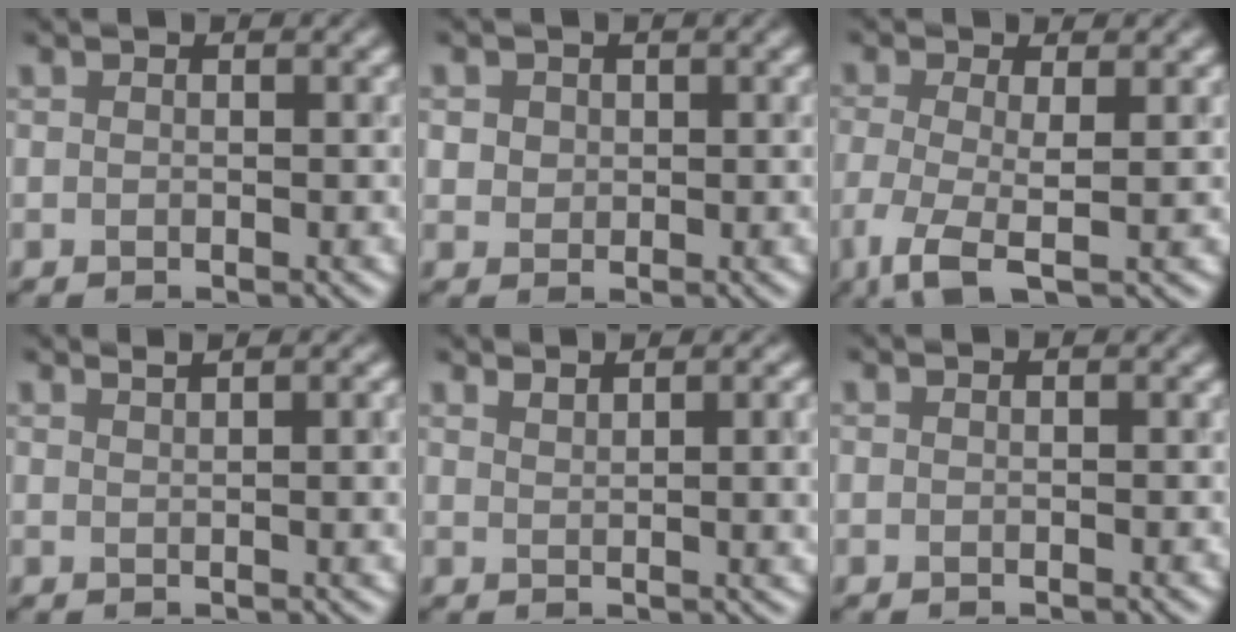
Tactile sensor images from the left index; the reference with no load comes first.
{"total": 1.5, "force": [0.7, 1.3, 0.2], "torque": [-0.005, 0.011, 0.012]}
{"total": 3.7, "force": [-1.5, 1.0, 3.2], "torque": [-0.078, -0.006, -0.037]}
{"total": 3.8, "force": [1.7, 1.2, 3.2], "torque": [-0.021, 0.013, 0.014]}
{"total": 4.6, "force": [2.3, 1.5, 3.7], "torque": [-0.027, 0.012, 0.036]}
{"total": 0.0}